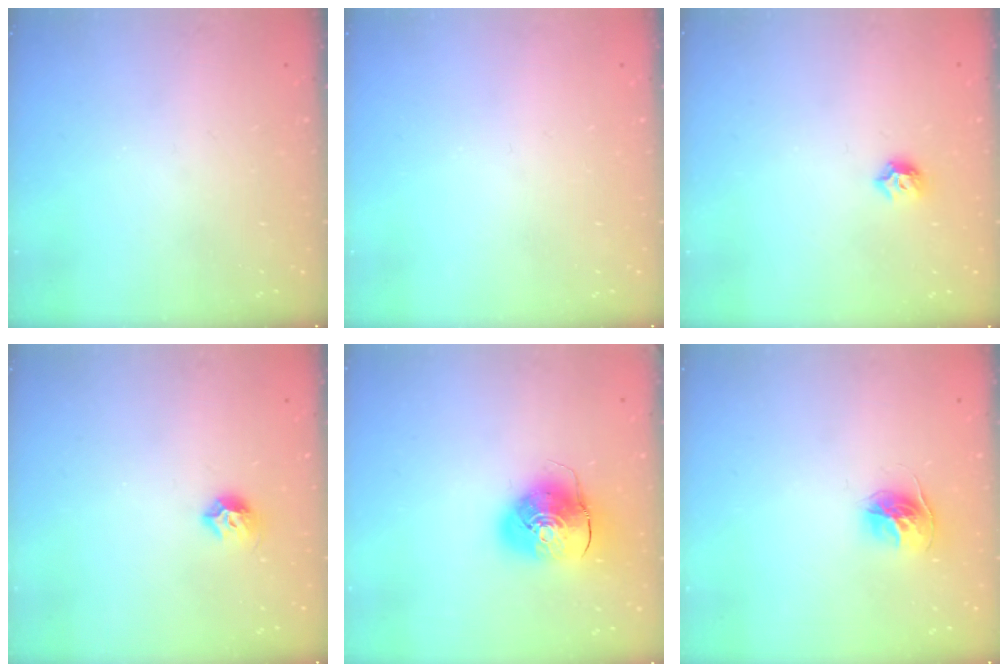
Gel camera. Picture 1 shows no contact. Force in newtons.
{"total": 0.0}
{"total": 5.6, "press": 5.6, "slide": 0.8}
{"total": 7.0, "press": 6.9, "slide": 1.3}
{"total": 10.4, "press": 10.2, "slide": 1.7}
{"total": 11.1, "press": 11.1, "slide": 0.9}